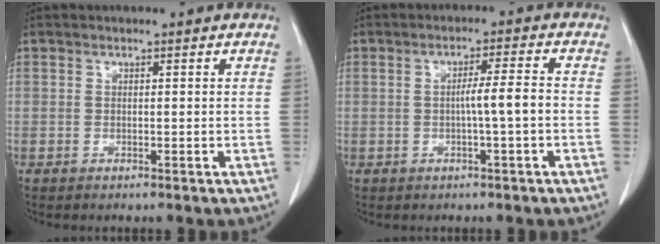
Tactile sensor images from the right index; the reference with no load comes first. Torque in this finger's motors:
{"motor_torque": [0.74, -0.24, 0.22, 0.05]}